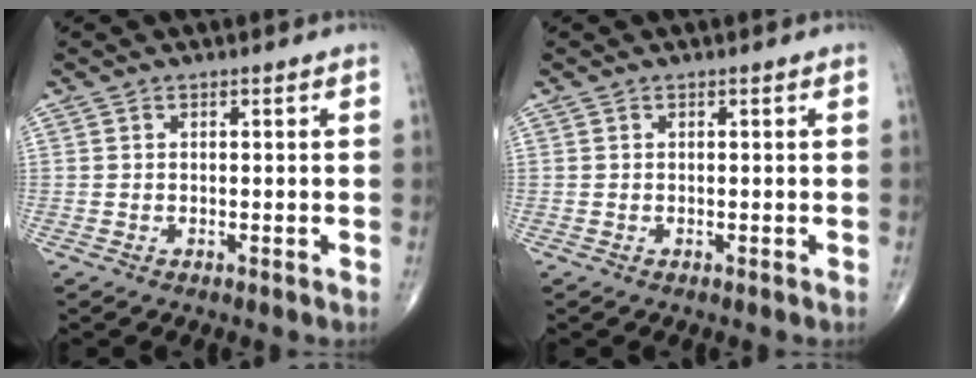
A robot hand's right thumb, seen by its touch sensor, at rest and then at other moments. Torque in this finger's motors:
{"motor_torque": [0.00, 0.00, -0.07, 0.07, 0.00]}